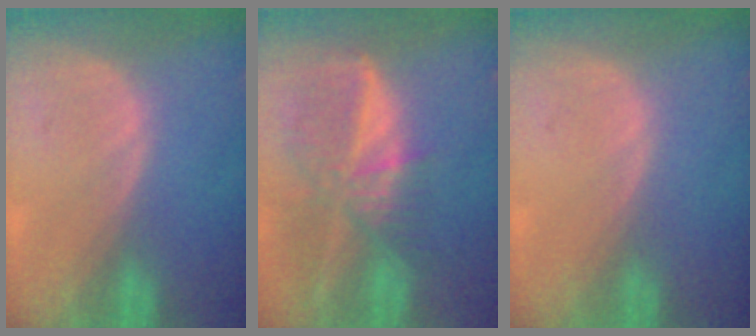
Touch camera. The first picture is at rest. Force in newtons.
{"total": 9.2, "press": 8.0, "slide": 4.6}
{"total": 0.0}